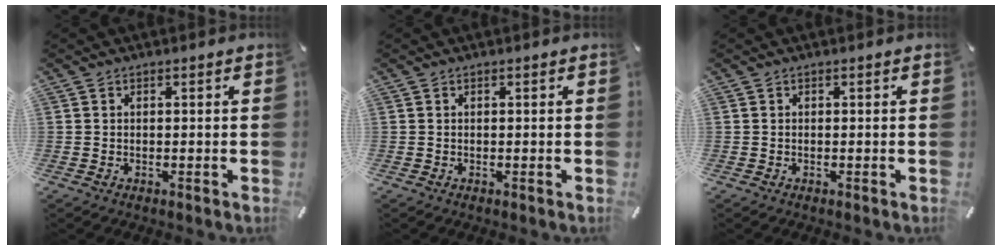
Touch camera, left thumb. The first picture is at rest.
{"total": 0.0}
{"total": 0.0}